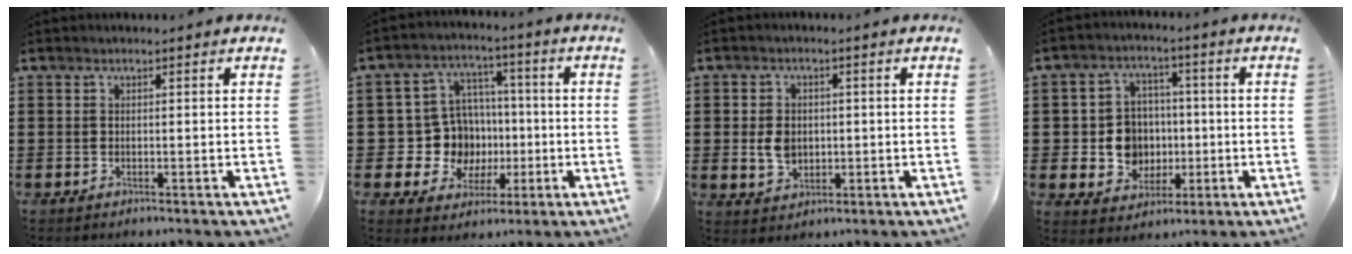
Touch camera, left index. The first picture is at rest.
{"total": 10.1, "force": [-0.5, 9.6, 2.9], "torque": [-0.089, 0.008, 0.003]}
{"total": 4.3, "force": [-0.1, 3.5, 2.5], "torque": [-0.049, 0.006, -0.006]}
{"total": 7.7, "force": [-0.3, 7.2, 2.8], "torque": [-0.078, 0.016, -0.002]}